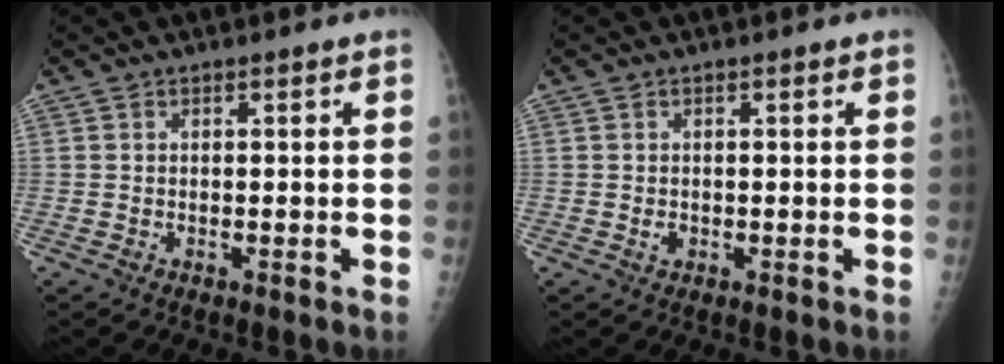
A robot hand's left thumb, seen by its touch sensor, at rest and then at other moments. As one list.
[{"total": 1.1, "force": [-0.1, 0.9, 0.6], "torque": [-0.005, 0.001, 0.001]}]